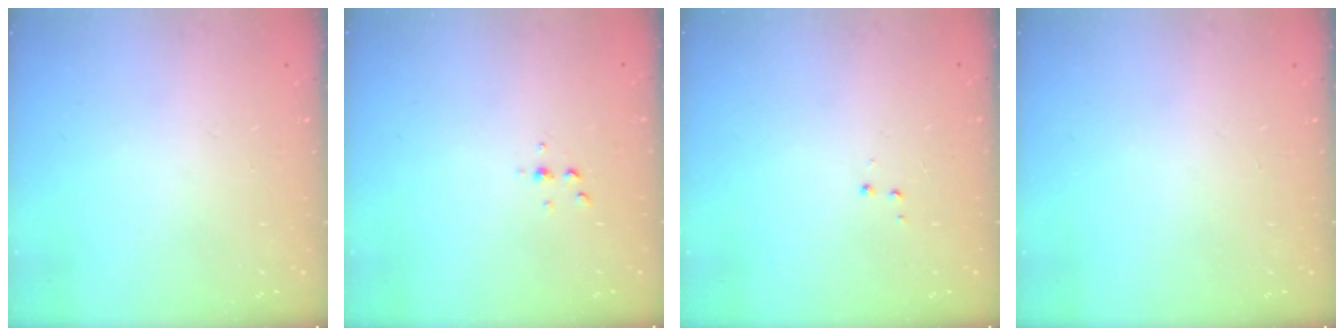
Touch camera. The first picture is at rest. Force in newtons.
{"total": 2.5, "press": 2.4, "slide": 0.2}
{"total": 2.9, "press": 2.8, "slide": 0.4}
{"total": 0.0}